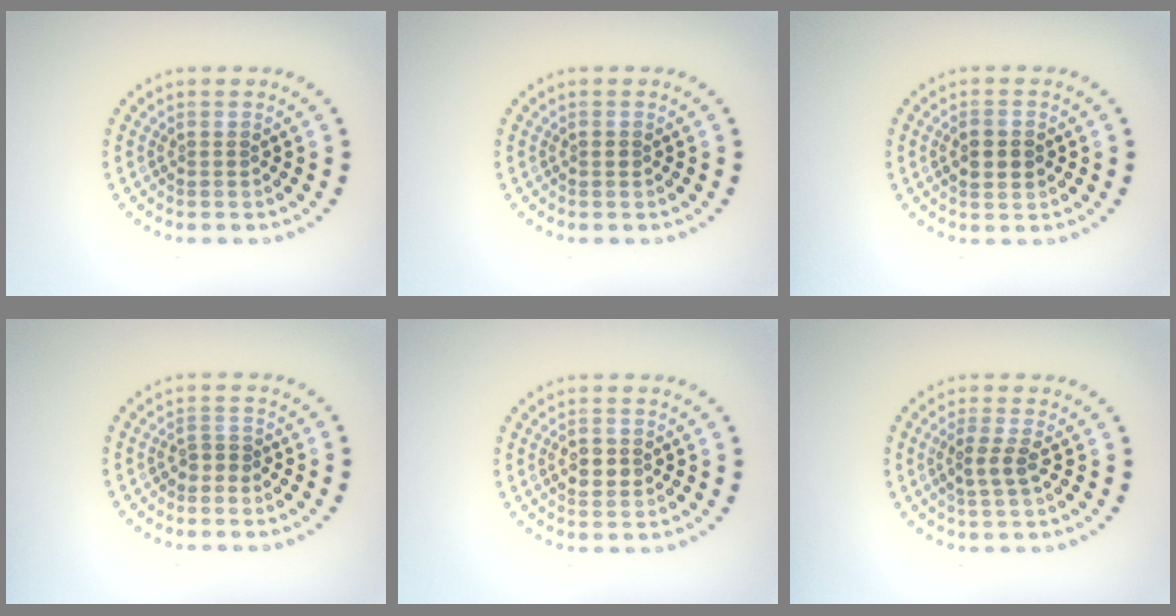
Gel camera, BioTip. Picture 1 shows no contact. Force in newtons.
{"total": 0.6, "press": 0.6, "slide": 0.1}
{"total": 2.3, "press": 2.2, "slide": 0.1}
{"total": 1.2, "press": 0.9, "slide": 0.7}
{"total": 2.0, "press": 2.0, "slide": 0.2}
{"total": 2.2, "press": 2.0, "slide": 0.9}